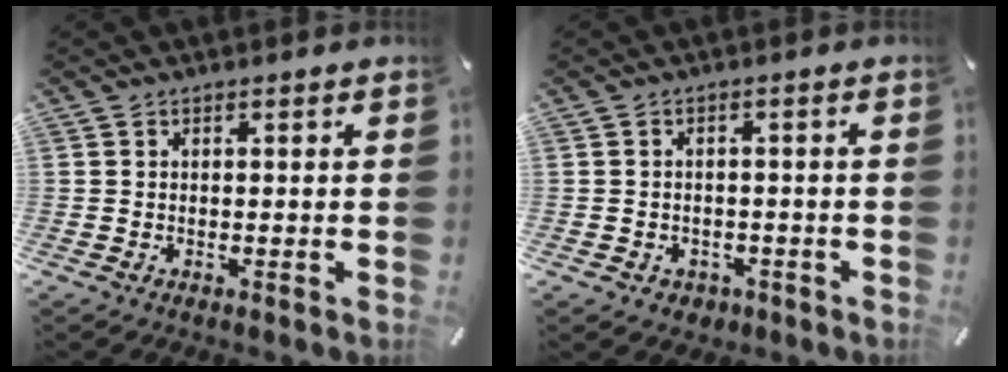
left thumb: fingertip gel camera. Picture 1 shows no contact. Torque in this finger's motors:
{"motor_torque": [-0.31, 0.40, 0.09, 0.09, 0.03]}